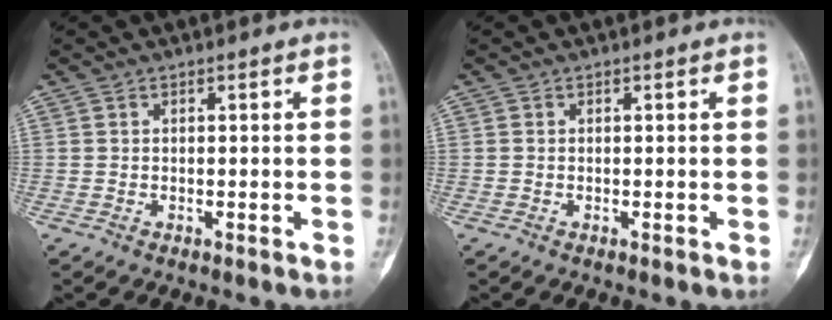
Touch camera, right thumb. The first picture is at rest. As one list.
[{"total": 0.0}]